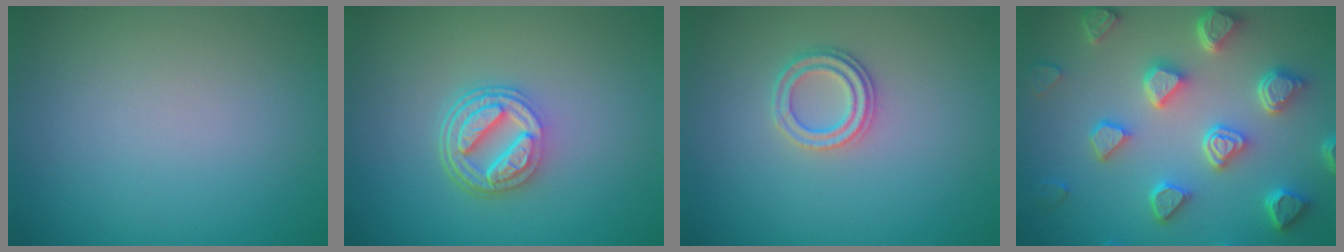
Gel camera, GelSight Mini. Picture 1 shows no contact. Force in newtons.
{"total": 5.2, "press": 3.7, "slide": 3.6}
{"total": 2.3, "press": 2.2, "slide": 0.8}
{"total": 7.0, "press": 5.5, "slide": 4.4}